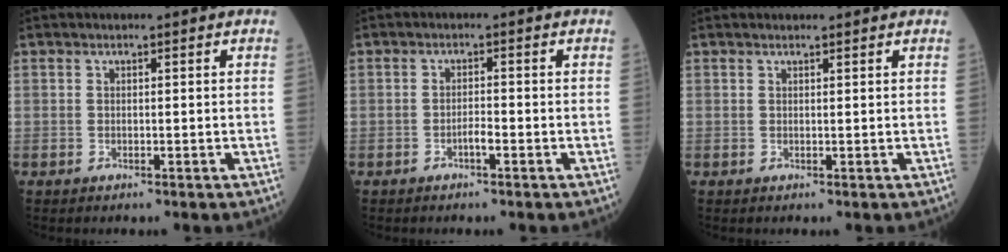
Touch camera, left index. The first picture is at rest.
{"total": 1.5, "force": [-0.9, 0.1, 1.2], "torque": [-0.020, 0.002, -0.016]}
{"total": 1.7, "force": [1.7, 0.1, 0.4], "torque": [-0.010, 0.011, 0.023]}